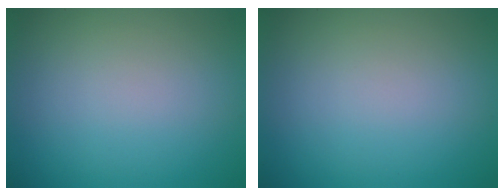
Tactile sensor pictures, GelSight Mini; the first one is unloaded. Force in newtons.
{"total": 0.0}